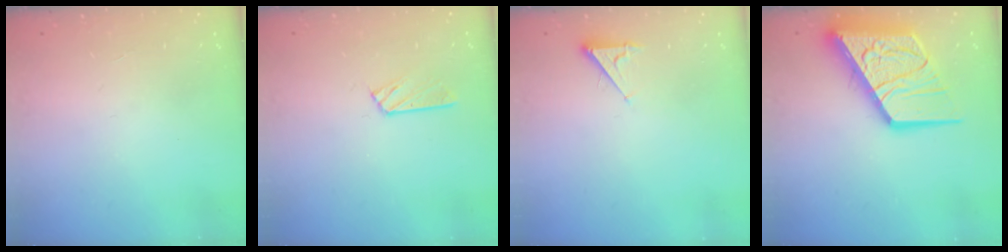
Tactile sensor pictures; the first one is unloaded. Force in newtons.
{"total": 3.5, "press": 3.5, "slide": 0.4}
{"total": 3.0, "press": 3.0, "slide": 0.5}
{"total": 22.6, "press": 22.4, "slide": 2.3}